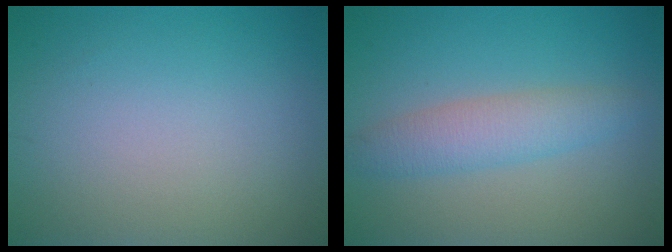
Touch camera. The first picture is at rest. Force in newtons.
{"total": 3.4, "press": 3.4, "slide": 0.1}